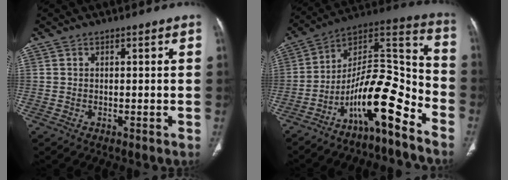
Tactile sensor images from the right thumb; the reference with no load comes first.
{"total": 16.7, "force": [-10.2, 4.8, 12.3], "torque": [-0.181, 0.113, -0.176]}